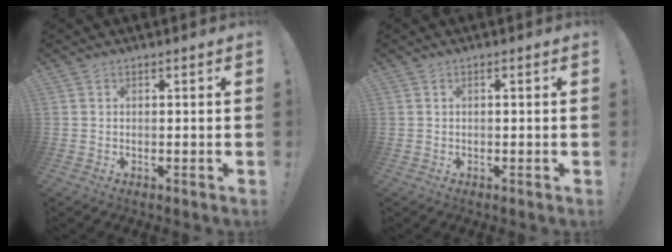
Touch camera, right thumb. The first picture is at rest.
{"total": 0.6, "force": [-0.3, 0.0, 0.5], "torque": [-0.010, 0.001, -0.005]}